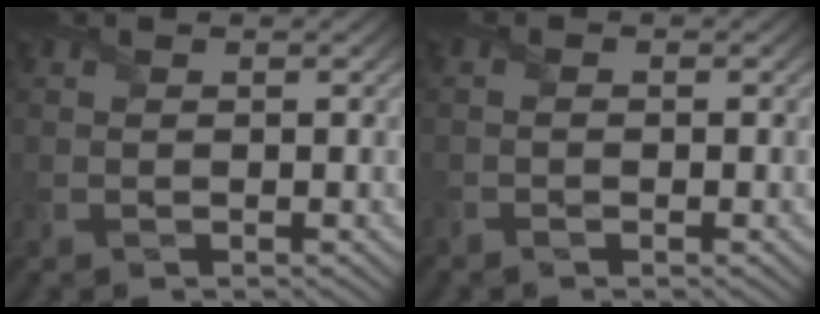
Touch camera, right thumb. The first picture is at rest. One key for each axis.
{"total": 1.0, "fx": -0.8, "fy": 0.4, "fz": 0.5, "tx": -0.007, "ty": -0.002, "tz": -0.012}